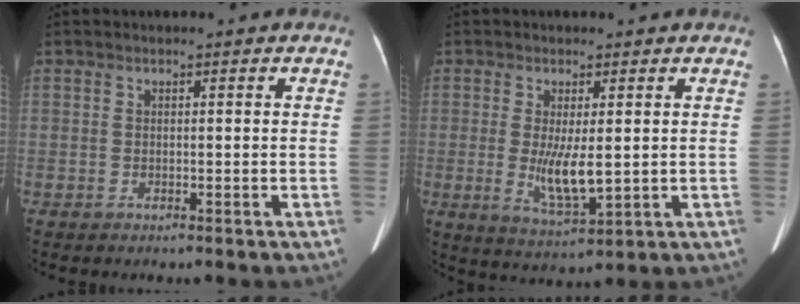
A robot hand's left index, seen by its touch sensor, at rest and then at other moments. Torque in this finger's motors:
{"motor_torque": [1.29, 0.19, 0.62, 0.20]}